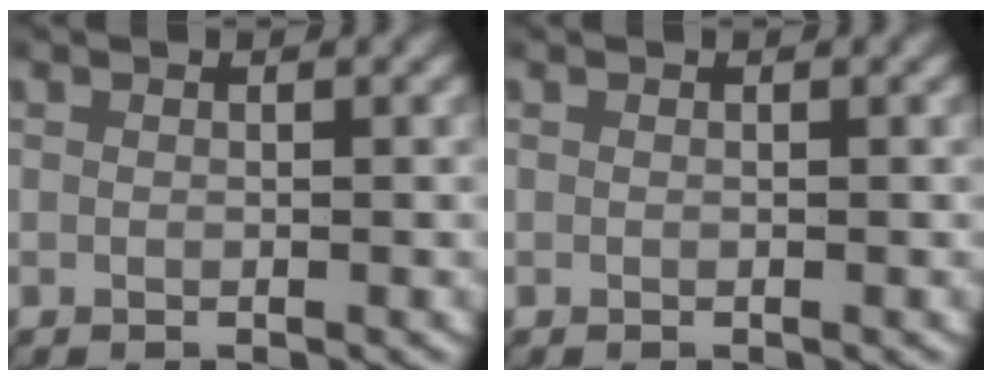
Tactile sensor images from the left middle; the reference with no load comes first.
{"total": 0.0}